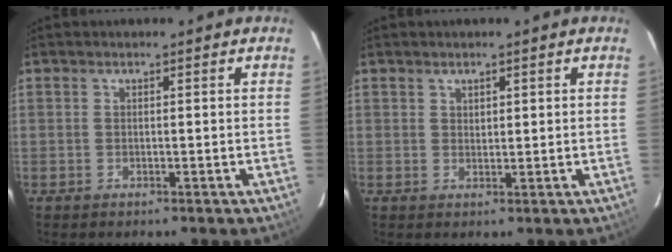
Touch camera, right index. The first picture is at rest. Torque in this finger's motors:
{"motor_torque": [-0.13, 0.16, -0.03, 0.00]}